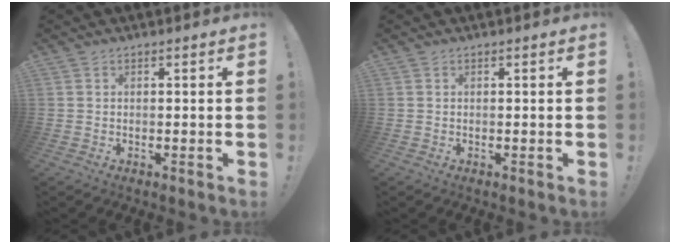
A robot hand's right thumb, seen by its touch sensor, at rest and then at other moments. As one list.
[{"total": 0.0}]